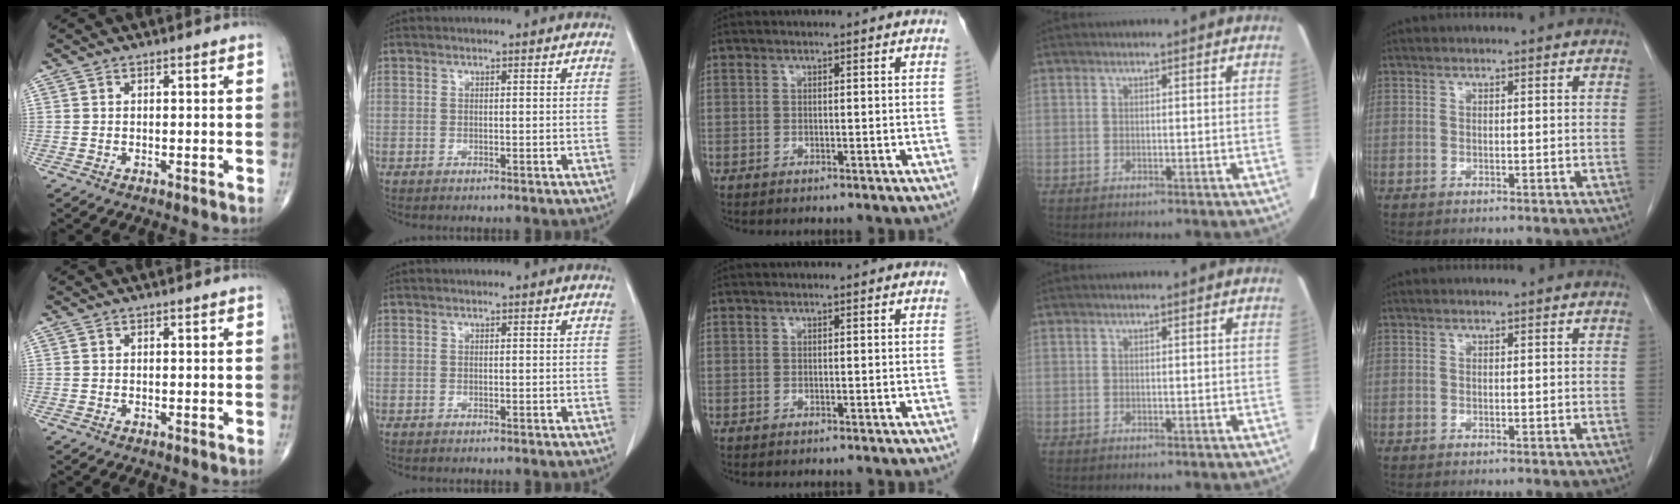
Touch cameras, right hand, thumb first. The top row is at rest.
{}